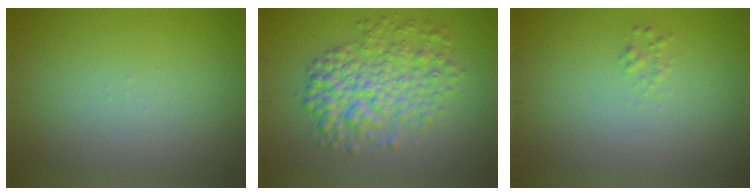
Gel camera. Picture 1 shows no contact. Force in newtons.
{"total": 5.6, "press": 5.6, "slide": 0.1}
{"total": 0.7, "press": 0.7, "slide": 0.0}